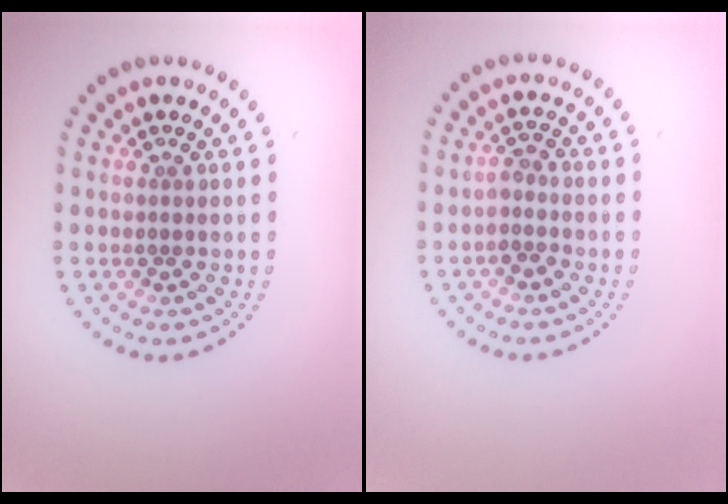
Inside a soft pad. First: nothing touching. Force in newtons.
{"total": 1.5, "press": 1.3, "slide": 0.8}